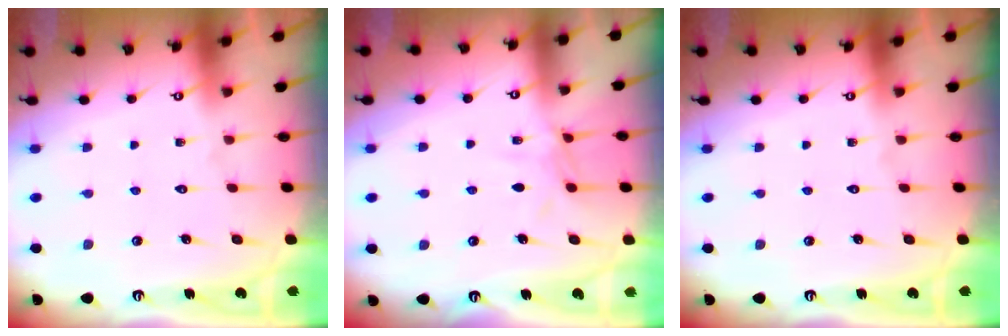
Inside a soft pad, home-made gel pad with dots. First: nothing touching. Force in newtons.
{"total": 6.1, "press": 6.1, "slide": 0.6}
{"total": 0.0}